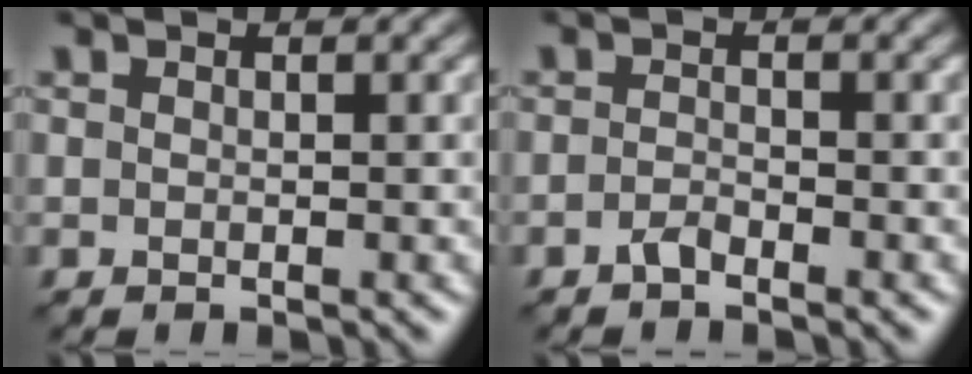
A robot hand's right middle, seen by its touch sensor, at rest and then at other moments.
{"total": 1.0, "force": [-0.8, 0.3, 0.5], "torque": [-0.013, 0.002, -0.019]}